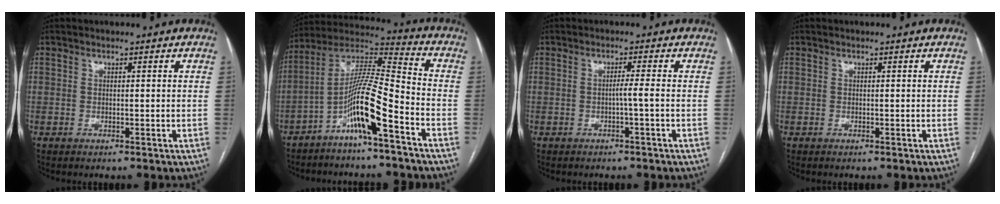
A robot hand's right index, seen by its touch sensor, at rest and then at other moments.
{"total": 12.0, "force": [-6.2, 0.3, 10.3], "torque": [-0.203, 0.013, -0.121]}
{"total": 1.6, "force": [-0.6, -0.5, 1.4], "torque": [-0.022, 0.002, -0.010]}
{"total": 0.0}